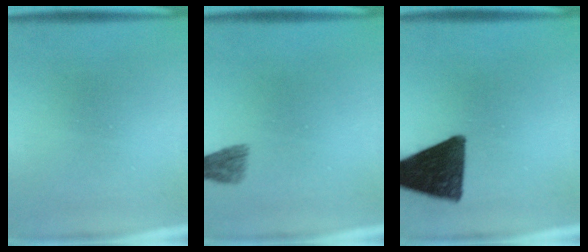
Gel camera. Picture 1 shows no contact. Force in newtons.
{"total": 1.8}
{"total": 13.9}